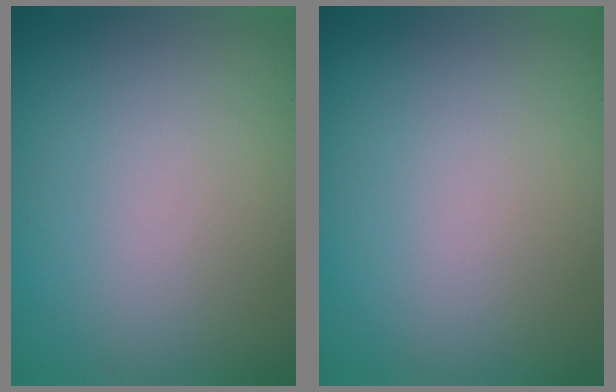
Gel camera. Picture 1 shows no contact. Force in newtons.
{"total": 0.0}